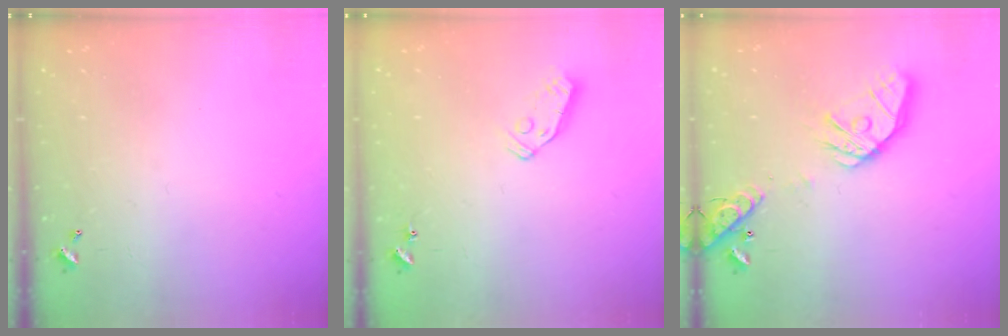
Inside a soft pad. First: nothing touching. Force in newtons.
{"total": 6.5, "press": 6.5, "slide": 0.4}
{"total": 17.6, "press": 17.3, "slide": 2.8}